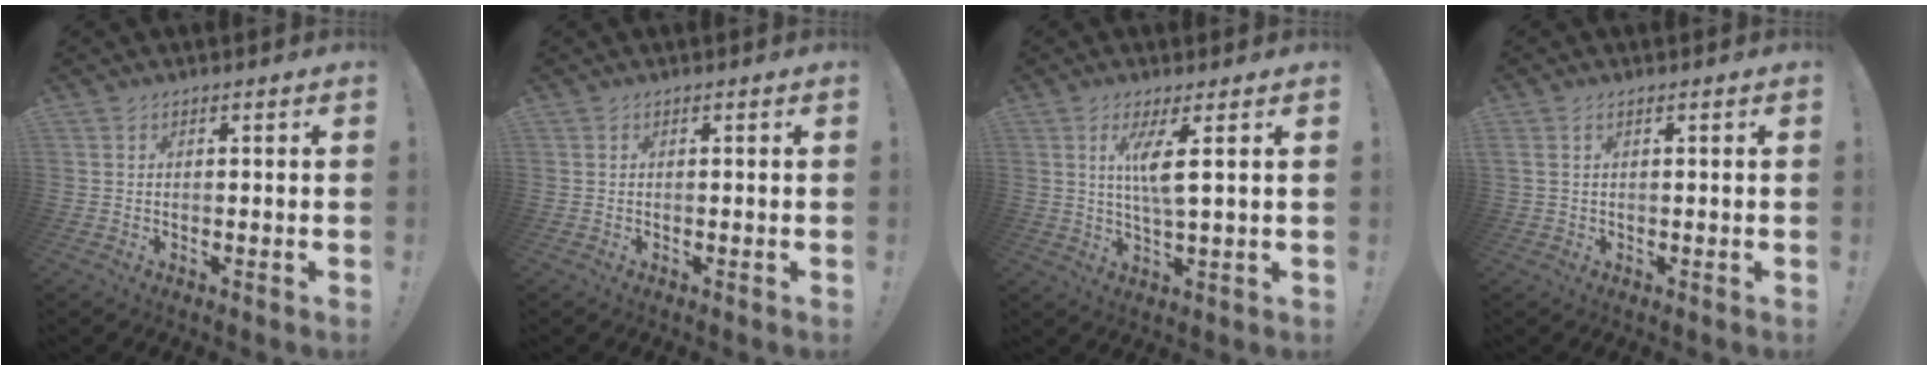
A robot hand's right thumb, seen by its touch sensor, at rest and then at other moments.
{"total": 0.0}
{"total": 7.4, "force": [2.6, 0.5, 6.9], "torque": [-0.130, -0.005, 0.037]}
{"total": 1.5, "force": [0.7, 0.2, 1.3], "torque": [-0.026, 0.001, 0.013]}